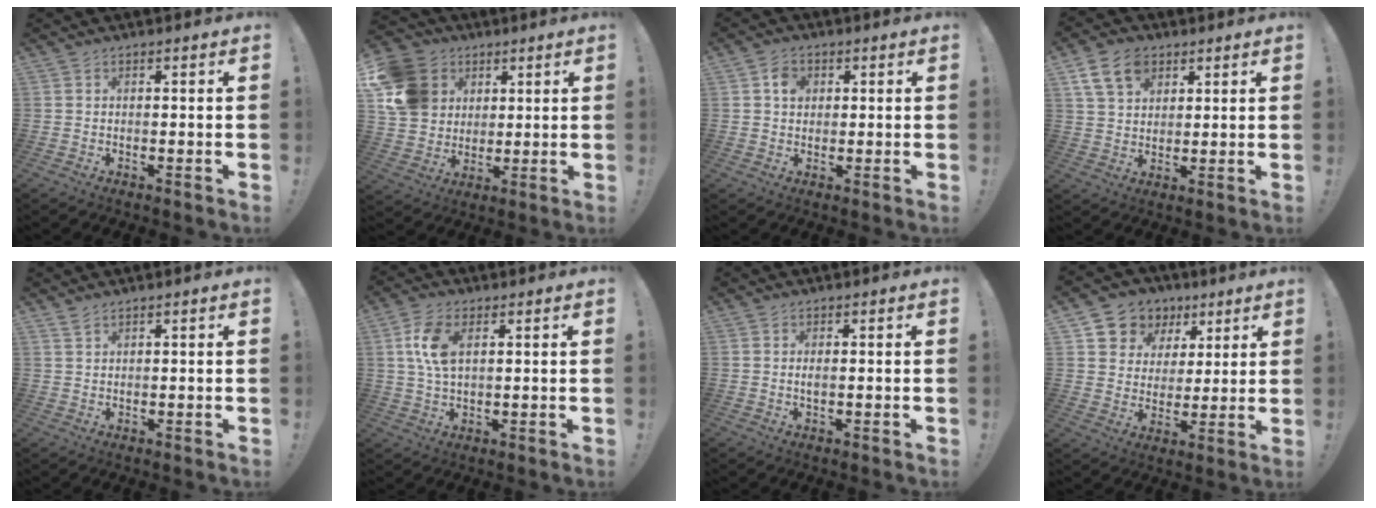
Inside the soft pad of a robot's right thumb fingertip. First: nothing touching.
{"total": 15.9, "force": [4.7, 13.5, 7.0], "torque": [-0.123, -0.014, 0.101]}
{"total": 4.2, "force": [1.2, 3.3, 2.2], "torque": [-0.022, -0.002, 0.017]}
{"total": 10.8, "force": [5.7, 7.4, 5.5], "torque": [-0.088, -0.018, 0.110]}
{"total": 1.8, "force": [1.5, 0.4, 0.9], "torque": [-0.014, -0.006, 0.027]}
{"total": 8.7, "force": [2.7, 4.7, 6.8], "torque": [-0.135, 0.001, 0.048]}
{"total": 1.1, "force": [-0.1, 0.2, 1.0], "torque": [-0.015, 0.000, -0.004]}
{"total": 9.6, "force": [4.6, 8.1, 2.1], "torque": [-0.033, -0.034, 0.094]}